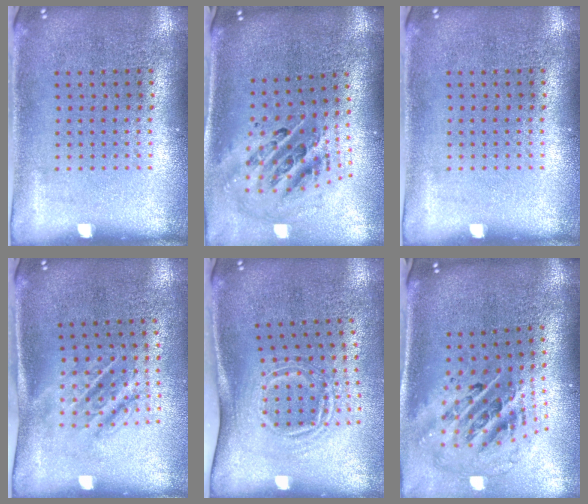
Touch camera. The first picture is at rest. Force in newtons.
{"total": 1.7, "press": 1.4, "slide": 1.1}
{"total": 0.0}
{"total": 1.7, "press": 1.3, "slide": 1.1}
{"total": 1.7, "press": 1.2, "slide": 1.2}
{"total": 2.7, "press": 1.9, "slide": 2.0}